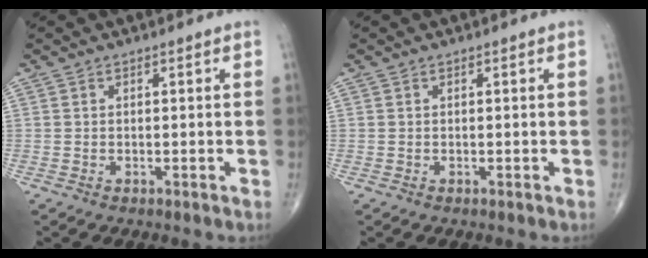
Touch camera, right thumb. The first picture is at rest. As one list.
[{"total": 0.0}]